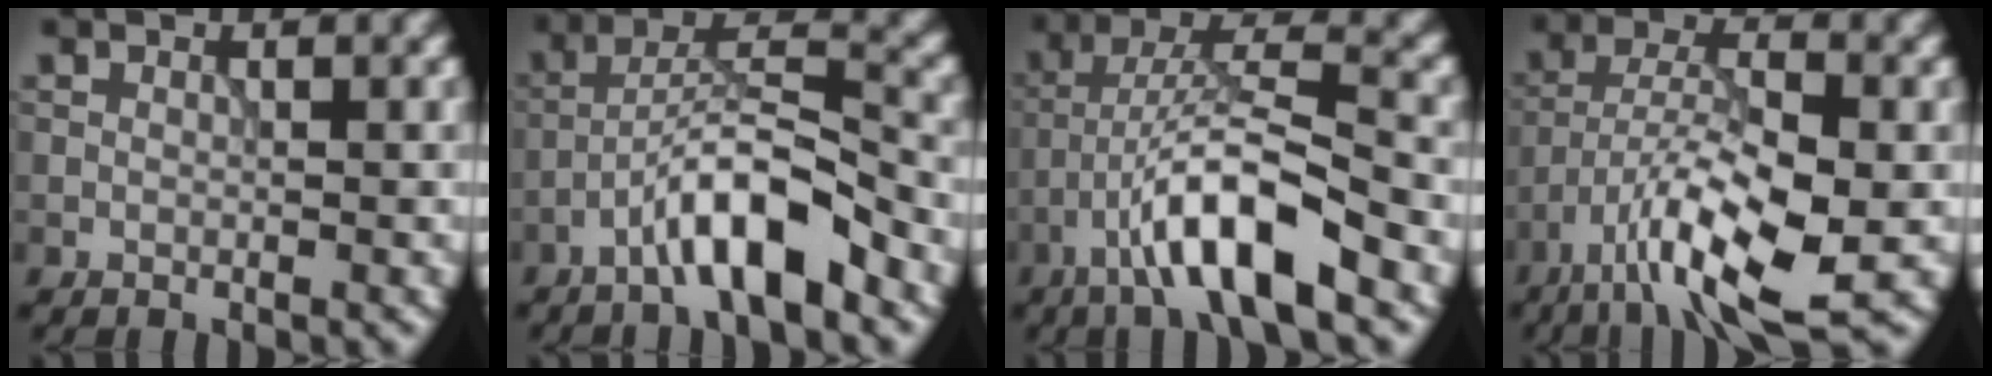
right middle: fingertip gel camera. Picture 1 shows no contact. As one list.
[{"total": 6.7, "force": [-3.9, 1.3, 5.3], "torque": [-0.088, 0.022, -0.071]}, {"total": 8.7, "force": [-4.5, 1.8, 7.1], "torque": [-0.121, 0.018, -0.085]}, {"total": 9.2, "force": [-4.7, 2.6, 7.4], "torque": [-0.127, 0.002, -0.089]}]